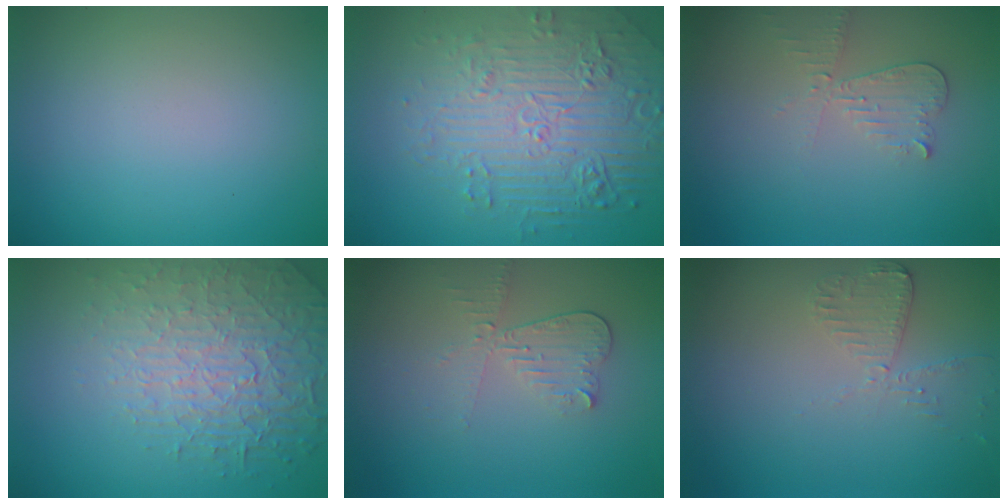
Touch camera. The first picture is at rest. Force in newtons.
{"total": 7.0, "press": 5.3, "slide": 4.6}
{"total": 2.1, "press": 2.1, "slide": 0.1}
{"total": 4.5, "press": 4.2, "slide": 1.7}
{"total": 2.5, "press": 2.3, "slide": 0.9}
{"total": 2.0, "press": 2.0, "slide": 0.3}